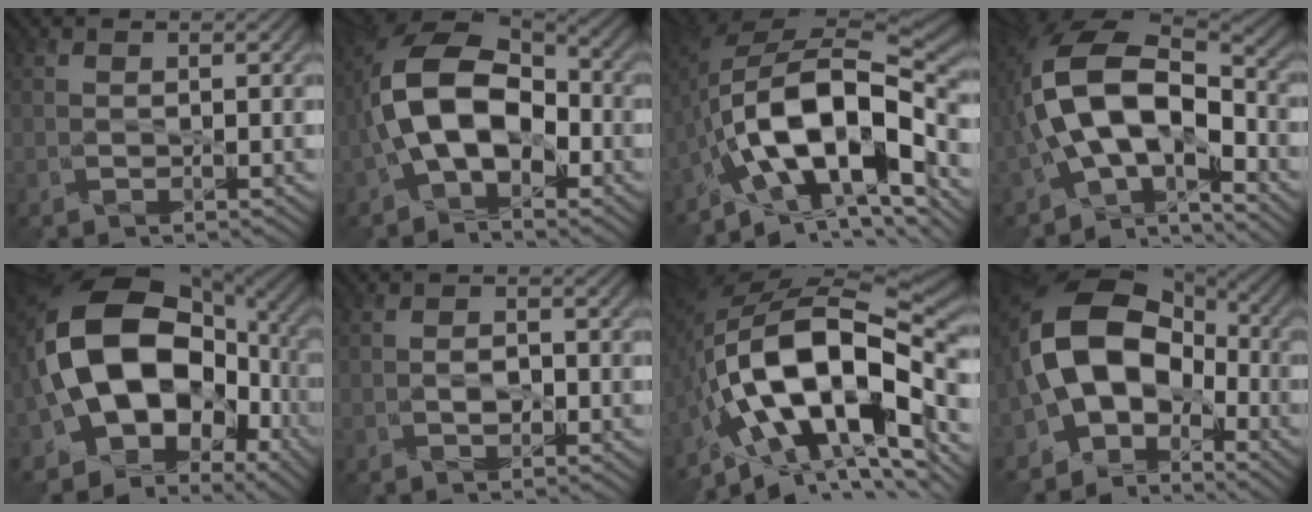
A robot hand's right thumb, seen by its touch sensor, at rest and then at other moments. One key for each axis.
{"total": 11.5, "fx": -1.9, "fy": 6.9, "fz": 9.0, "tx": -0.178, "ty": 0.010, "tz": -0.049}
{"total": 14.6, "fx": -5.4, "fy": 6.5, "fz": 11.9, "tx": -0.213, "ty": 0.016, "tz": -0.103}
{"total": 12.9, "fx": -3.2, "fy": 6.4, "fz": 10.7, "tx": -0.197, "ty": 0.008, "tz": -0.065}
{"total": 17.6, "fx": -1.1, "fy": 12.7, "fz": 12.0, "tx": -0.216, "ty": 0.005, "tz": -0.022}
{"total": 0.9, "fx": -0.4, "fy": 0.5, "fz": 0.6, "tx": 0.000, "ty": 0.006, "tz": -0.009}
{"total": 16.9, "fx": -4.6, "fy": 7.6, "fz": 14.3, "tx": -0.272, "ty": 0.010, "tz": -0.084}
{"total": 12.9, "fx": -2.5, "fy": 9.3, "fz": 8.6, "tx": -0.157, "ty": 0.013, "tz": -0.065}